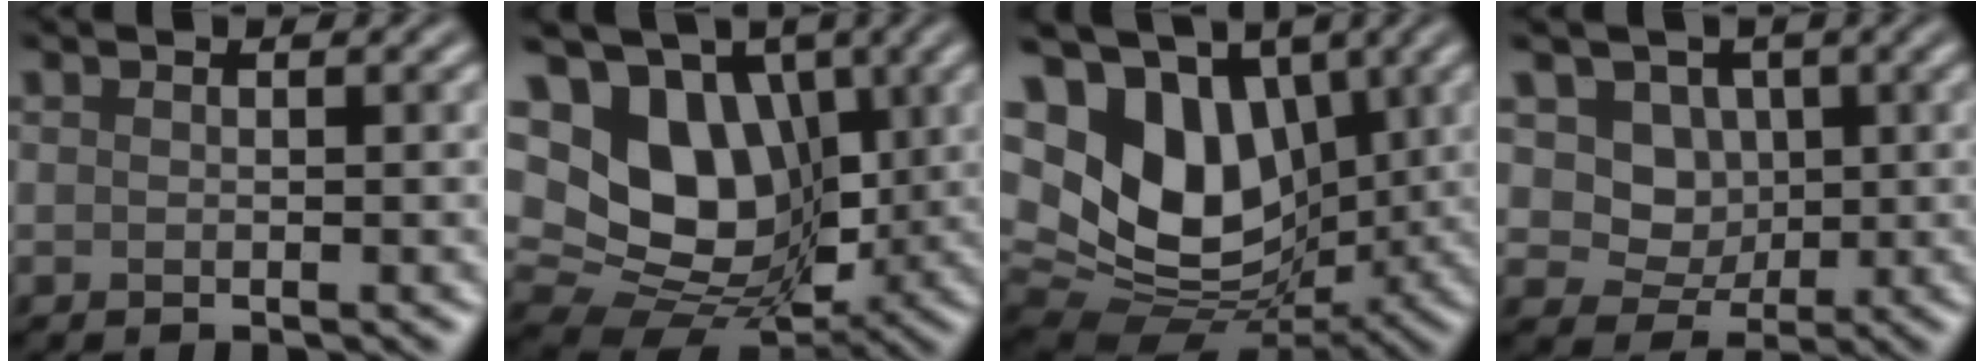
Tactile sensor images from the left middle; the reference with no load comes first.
{"total": 13.8, "force": [3.6, 10.2, 8.5], "torque": [-0.163, 0.028, 0.056]}
{"total": 15.4, "force": [3.7, 10.9, 10.2], "torque": [-0.208, 0.010, 0.073]}
{"total": 4.9, "force": [1.5, 4.1, 2.3], "torque": [-0.046, -0.008, 0.027]}